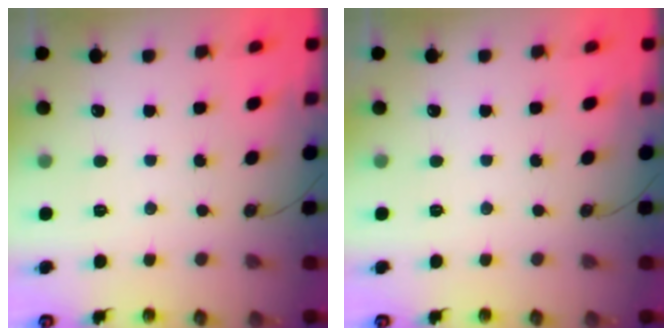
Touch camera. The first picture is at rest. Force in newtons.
{"total": 0.0}